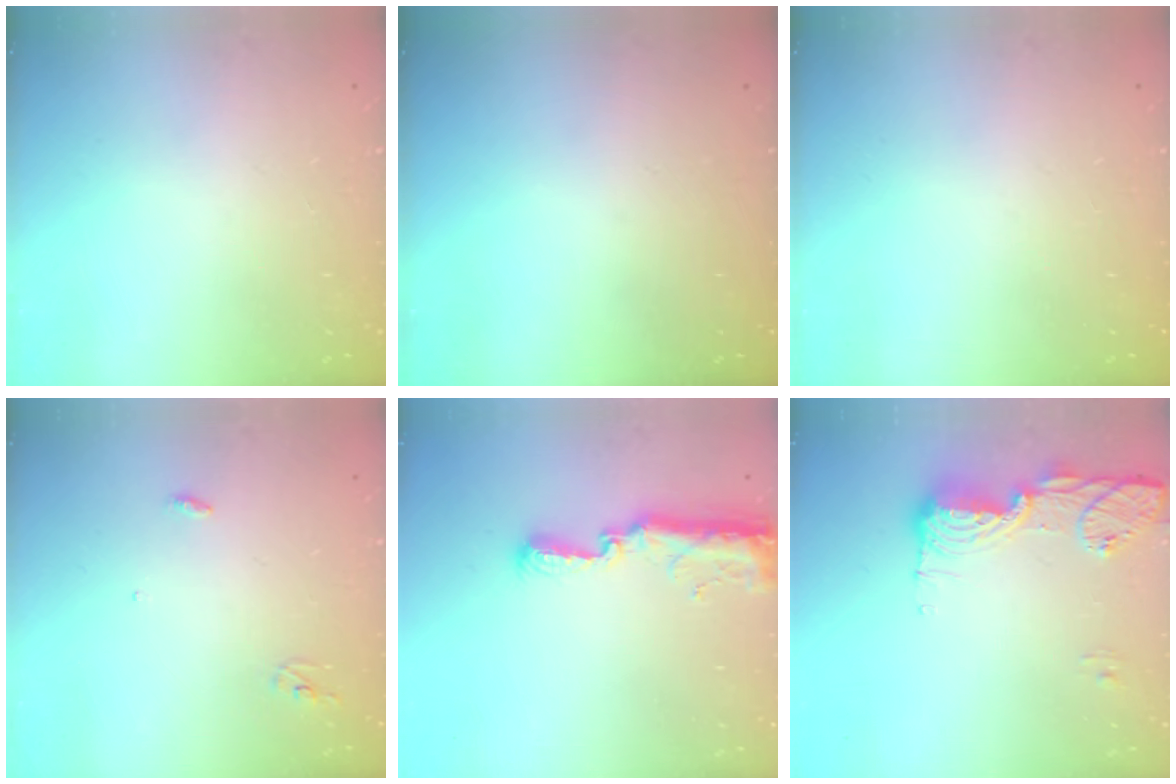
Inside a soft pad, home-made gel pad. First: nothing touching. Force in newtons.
{"total": 0.0}
{"total": 0.0}
{"total": 3.0, "press": 2.9, "slide": 0.2}
{"total": 12.8, "press": 11.4, "slide": 5.9}
{"total": 16.1, "press": 15.2, "slide": 5.3}